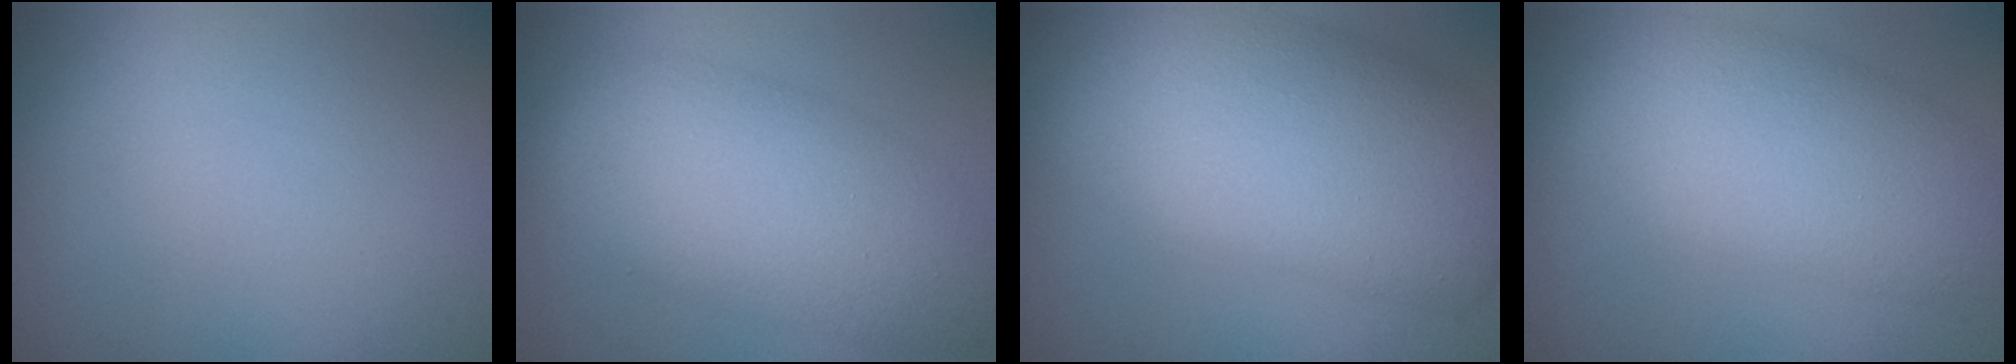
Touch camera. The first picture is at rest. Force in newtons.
{"total": 8.2, "press": 8.2, "slide": 0.1}
{"total": 12.2, "press": 12.2, "slide": 0.8}
{"total": 7.3, "press": 7.3, "slide": 0.4}